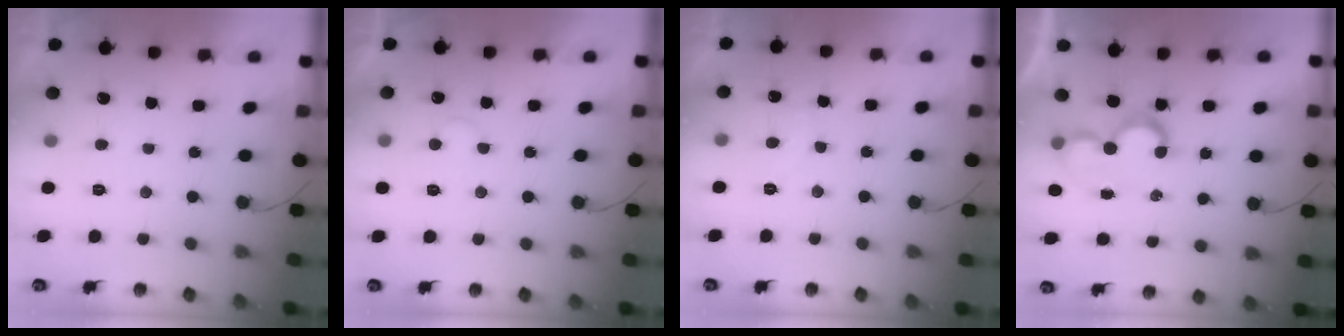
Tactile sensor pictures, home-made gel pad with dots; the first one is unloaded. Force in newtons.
{"total": 6.1, "press": 6.1, "slide": 0.4}
{"total": 5.9, "press": 5.9, "slide": 0.3}
{"total": 7.7, "press": 7.7, "slide": 0.2}